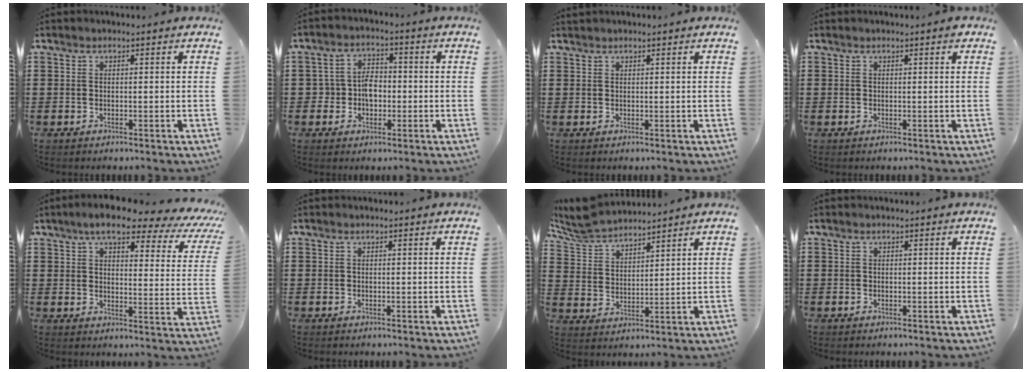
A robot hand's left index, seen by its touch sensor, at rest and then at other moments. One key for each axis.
{"total": 4.1, "fx": -0.9, "fy": 3.3, "fz": 2.3, "tx": -0.051, "ty": 0.008, "tz": -0.020}
{"total": 0.7, "fx": 0.6, "fy": 0.1, "fz": 0.3, "tx": -0.006, "ty": 0.001, "tz": 0.012}
{"total": 0.7, "fx": 0.4, "fy": 0.0, "fz": 0.5, "tx": -0.010, "ty": 0.001, "tz": 0.008}
{"total": 7.4, "fx": 5.6, "fy": 1.8, "fz": 4.4, "tx": -0.093, "ty": -0.025, "tz": 0.091}
{"total": 0.0}
{"total": 6.3, "fx": 5.9, "fy": 1.1, "fz": 1.8, "tx": -0.060, "ty": -0.020, "tz": 0.107}
{"total": 0.0}